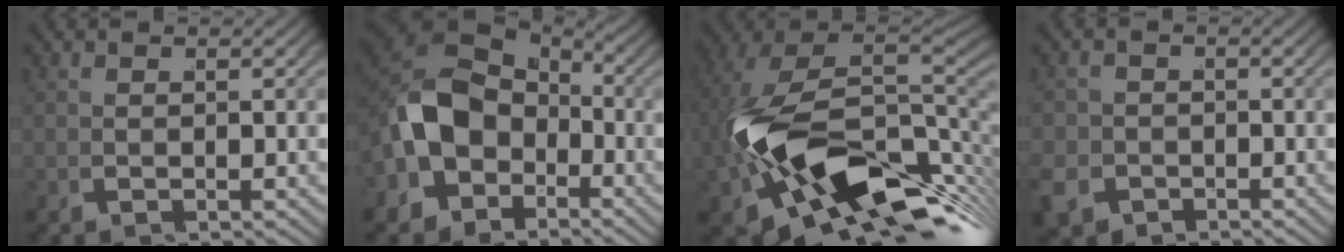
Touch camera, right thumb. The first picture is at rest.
{"total": 9.4, "force": [-1.5, 7.0, 6.1], "torque": [-0.142, -0.028, -0.015]}
{"total": 25.0, "force": [-4.2, 15.8, 18.9], "torque": [-0.336, -0.072, -0.036]}
{"total": 4.8, "force": [-2.4, 3.9, 1.3], "torque": [-0.038, -0.026, -0.037]}